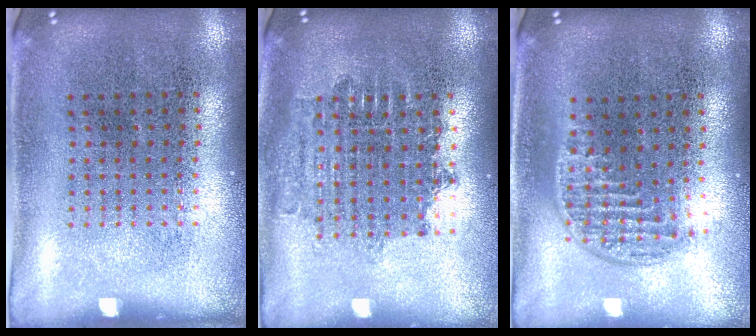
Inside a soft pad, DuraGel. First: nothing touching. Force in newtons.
{"total": 1.7, "press": 1.4, "slide": 1.0}
{"total": 1.2, "press": 1.0, "slide": 0.6}